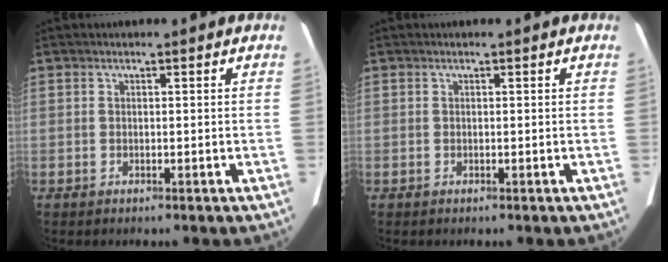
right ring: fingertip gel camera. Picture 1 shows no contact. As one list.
[{"total": 0.0}]